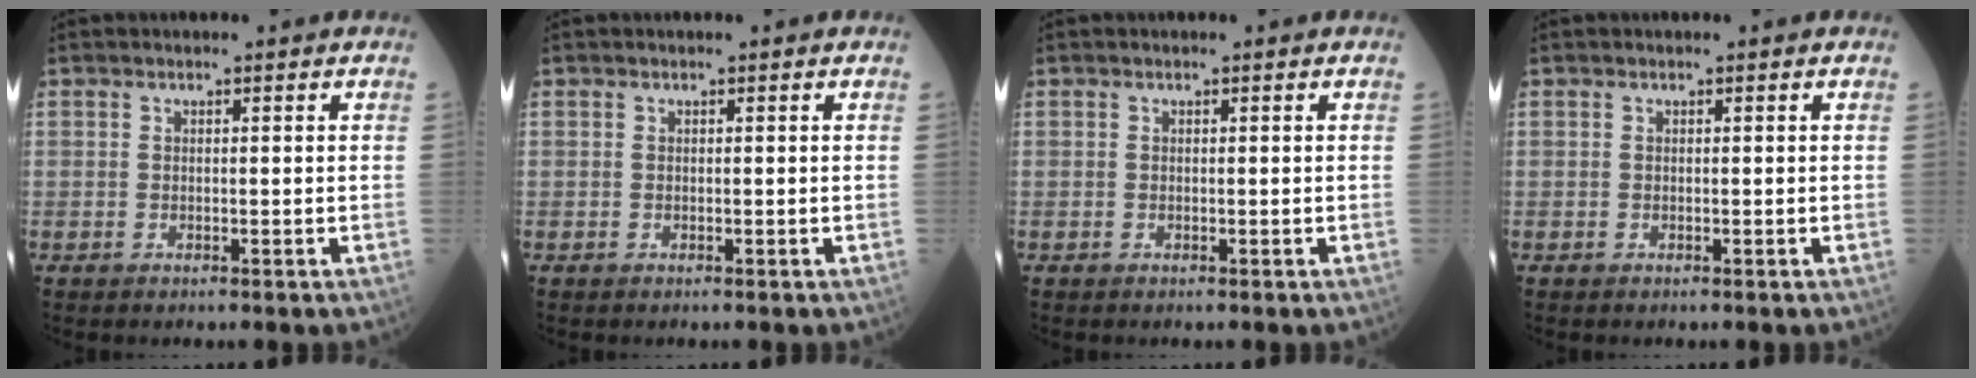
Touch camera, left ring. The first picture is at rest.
{"total": 0.0}
{"total": 0.0}
{"total": 0.0}